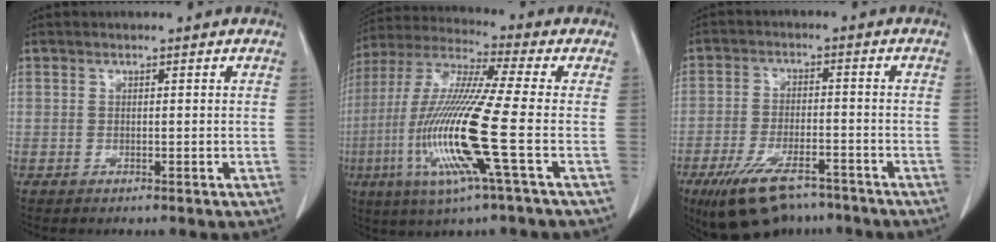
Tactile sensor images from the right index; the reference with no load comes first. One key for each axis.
{"total": 16.7, "fx": -4.3, "fy": -0.5, "fz": 16.1, "tx": -0.339, "ty": -0.018, "tz": -0.093}
{"total": 11.6, "fx": -8.3, "fy": 4.4, "fz": 6.8, "tx": -0.130, "ty": -0.006, "tz": -0.137}